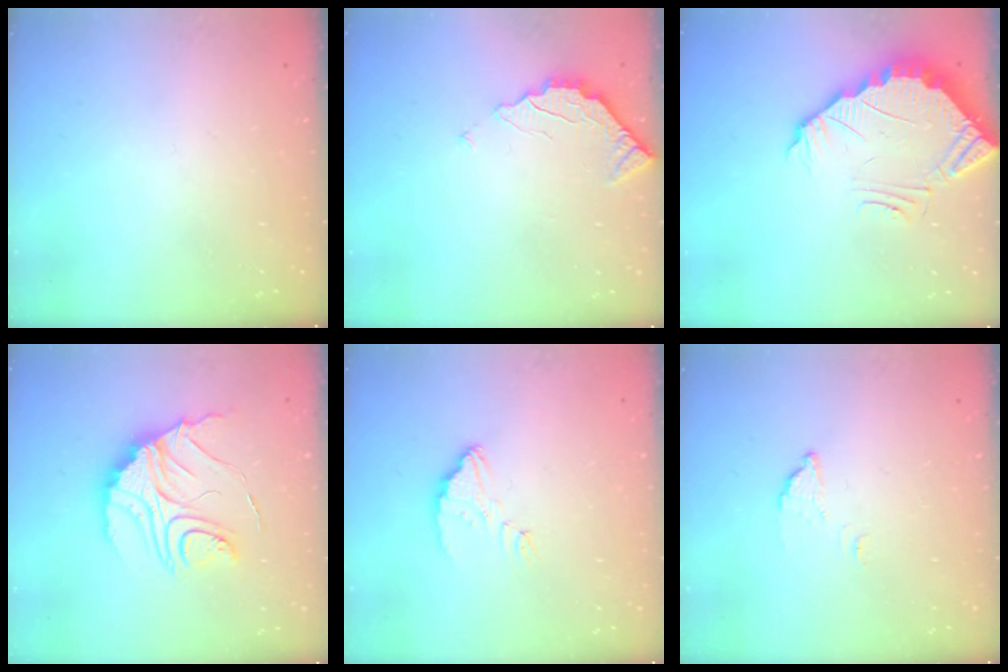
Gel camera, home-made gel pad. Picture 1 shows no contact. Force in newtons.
{"total": 2.3, "press": 2.3, "slide": 0.2}
{"total": 4.2, "press": 4.2, "slide": 0.2}
{"total": 15.0, "press": 14.9, "slide": 1.1}
{"total": 3.9, "press": 3.9, "slide": 0.3}
{"total": 2.2, "press": 2.2, "slide": 0.1}